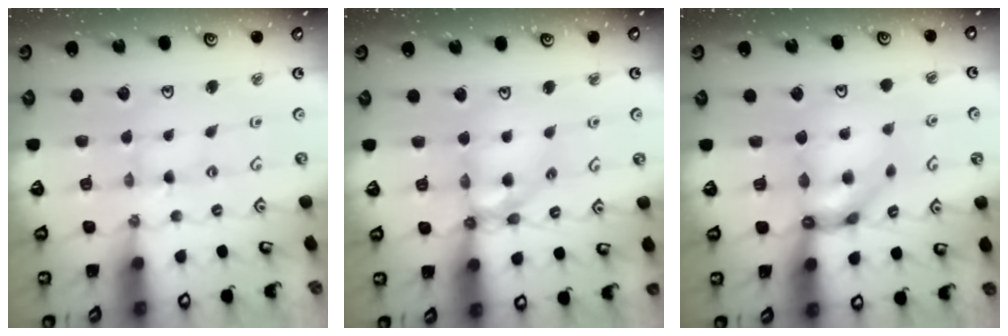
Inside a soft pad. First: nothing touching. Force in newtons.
{"total": 13.0, "press": 12.9, "slide": 1.6}
{"total": 10.5, "press": 10.5, "slide": 1.1}